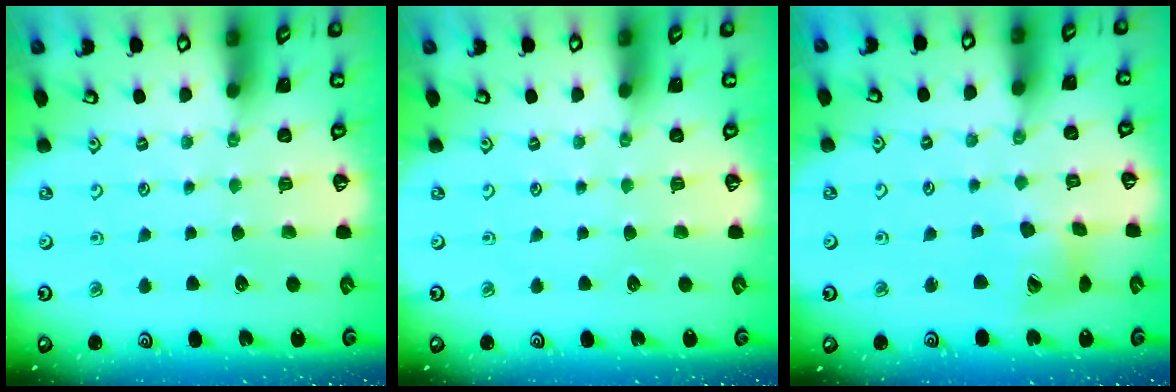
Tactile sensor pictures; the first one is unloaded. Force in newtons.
{"total": 0.0}
{"total": 11.0, "press": 10.9, "slide": 1.5}